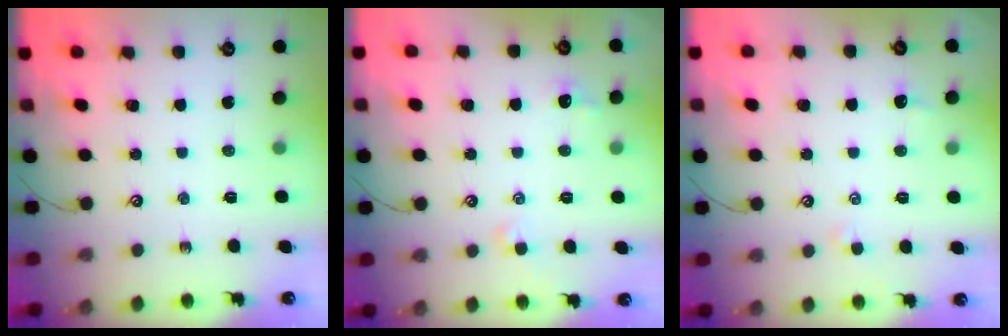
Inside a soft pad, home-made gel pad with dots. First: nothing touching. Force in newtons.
{"total": 2.9, "press": 2.8, "slide": 0.8}
{"total": 1.0, "press": 0.8, "slide": 0.5}